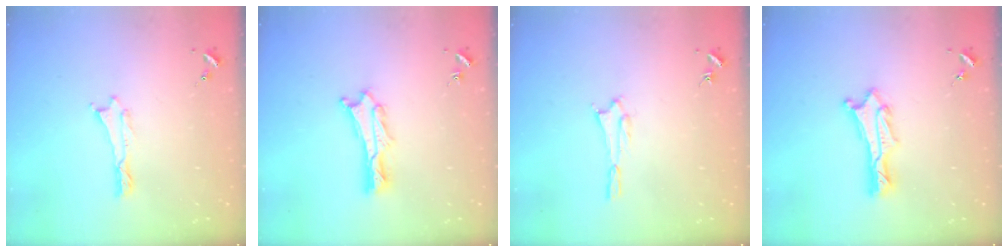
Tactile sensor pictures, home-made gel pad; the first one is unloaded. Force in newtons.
{"total": 1.5, "press": 1.4, "slide": 0.2}
{"total": 1.6, "press": 1.6, "slide": 0.1}
{"total": 1.5, "press": 1.5, "slide": 0.1}